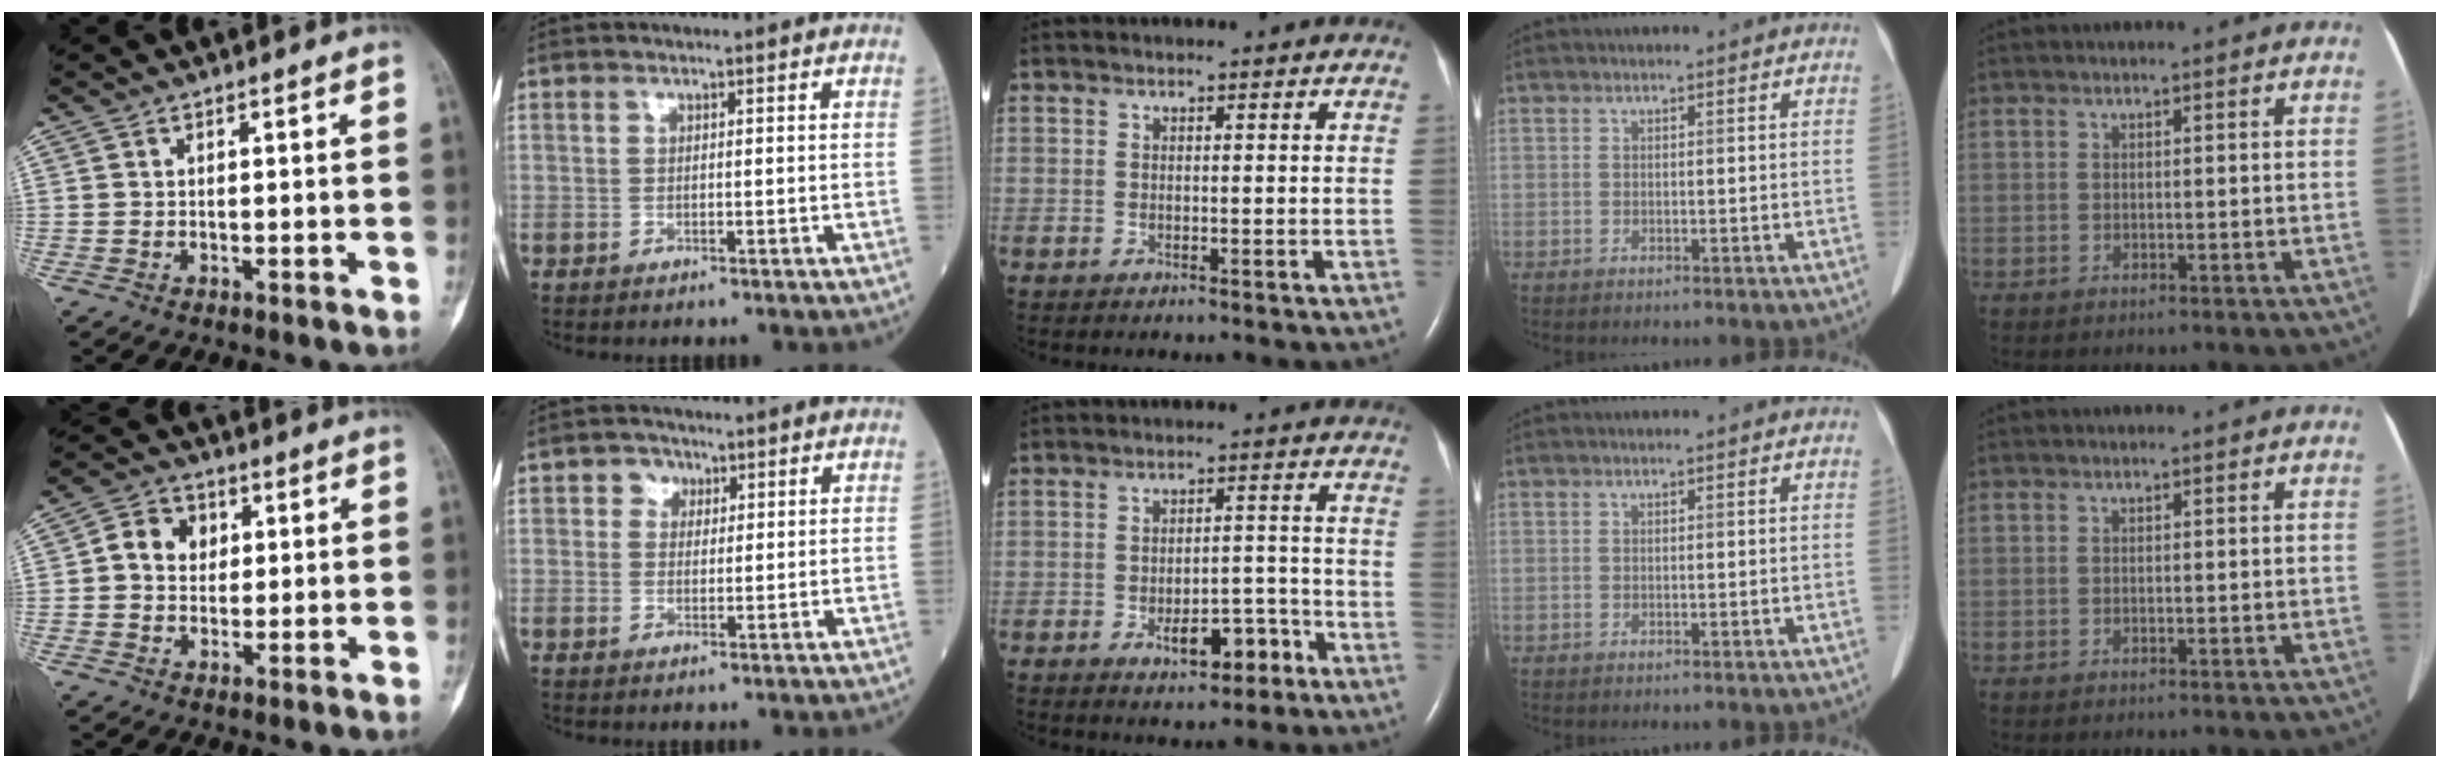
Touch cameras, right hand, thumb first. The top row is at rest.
{"thumb": {"total": 6.4, "force": [1.1, 5.4, 3.3], "torque": [-0.030, 0.007, 0.012]}, "index": {"total": 2.5, "force": [1.1, 2.1, 0.7], "torque": [-0.008, 0.004, 0.012]}, "middle": {"total": 6.0, "force": [-3.4, 2.6, 4.2], "torque": [-0.055, 0.011, -0.044]}}